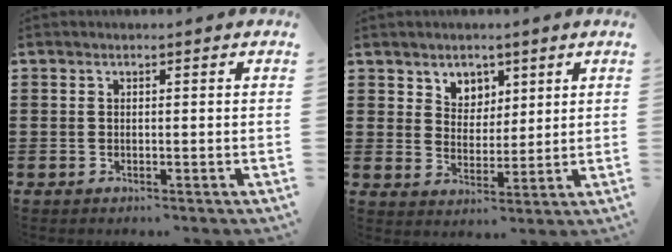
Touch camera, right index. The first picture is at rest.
{"total": 4.4, "force": [3.0, 3.3, 0.0], "torque": [-0.021, 0.005, 0.056]}